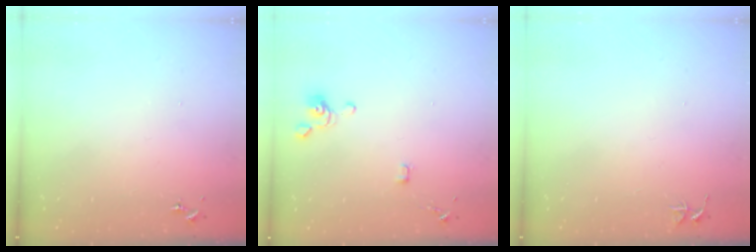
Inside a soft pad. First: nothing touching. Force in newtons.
{"total": 4.2, "press": 4.1, "slide": 1.0}
{"total": 3.7, "press": 3.7, "slide": 0.3}